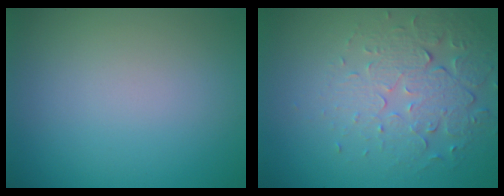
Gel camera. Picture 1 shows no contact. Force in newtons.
{"total": 5.4, "press": 3.7, "slide": 3.9}